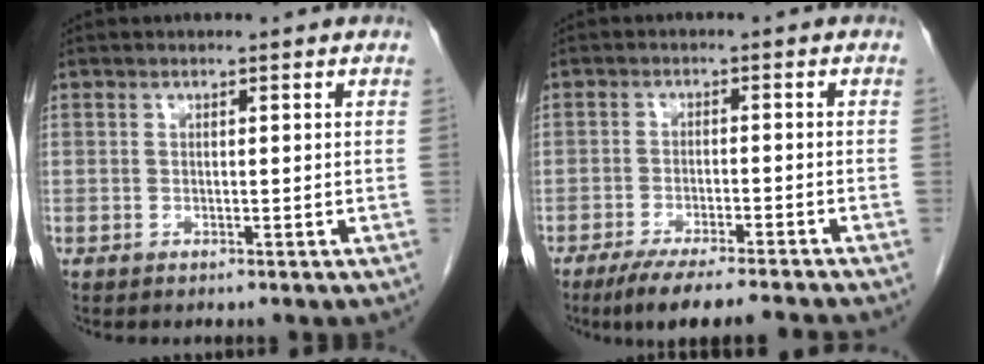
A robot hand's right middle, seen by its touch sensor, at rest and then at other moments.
{"total": 10.0, "force": [-8.7, 0.0, 4.9], "torque": [-0.066, -0.017, -0.135]}